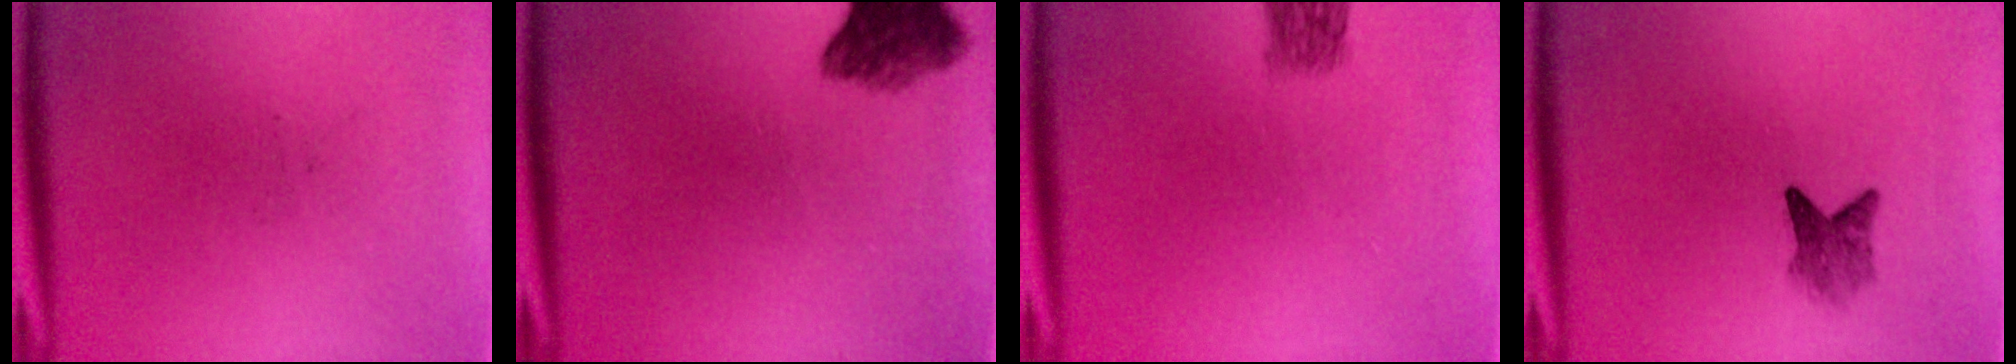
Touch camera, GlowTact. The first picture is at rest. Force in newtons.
{"total": 6.8}
{"total": 2.5}
{"total": 2.6}